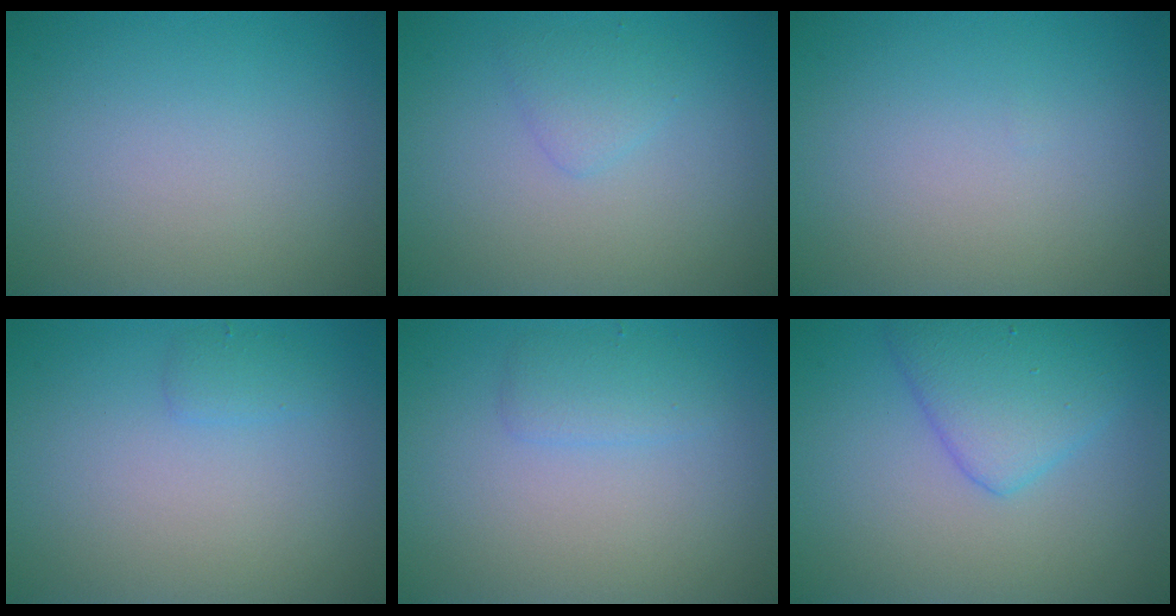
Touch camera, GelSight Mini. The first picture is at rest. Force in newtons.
{"total": 1.4, "press": 1.4, "slide": 0.0}
{"total": 0.0}
{"total": 1.0, "press": 0.9, "slide": 0.1}
{"total": 1.6, "press": 1.6, "slide": 0.0}
{"total": 4.4, "press": 4.4, "slide": 0.2}